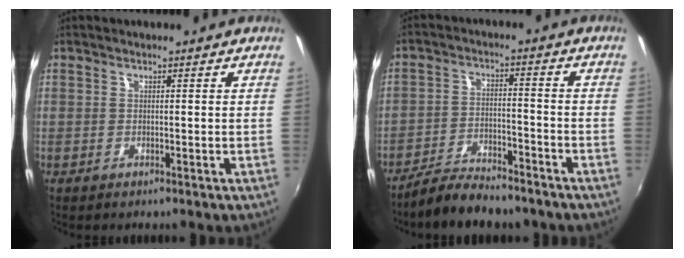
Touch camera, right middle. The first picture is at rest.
{"total": 9.7, "force": [-8.4, 2.8, 4.0], "torque": [-0.099, -0.009, -0.135]}